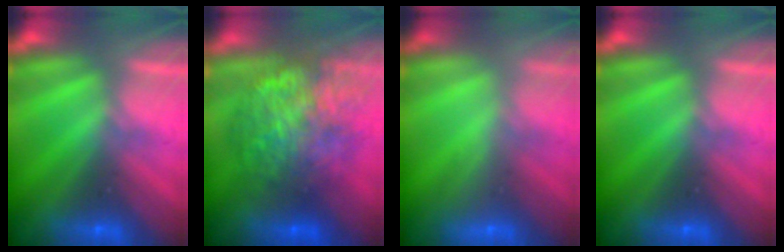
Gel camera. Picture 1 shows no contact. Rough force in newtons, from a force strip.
{"total": 5.9}
{"total": 2.2}
{"total": 0.0}